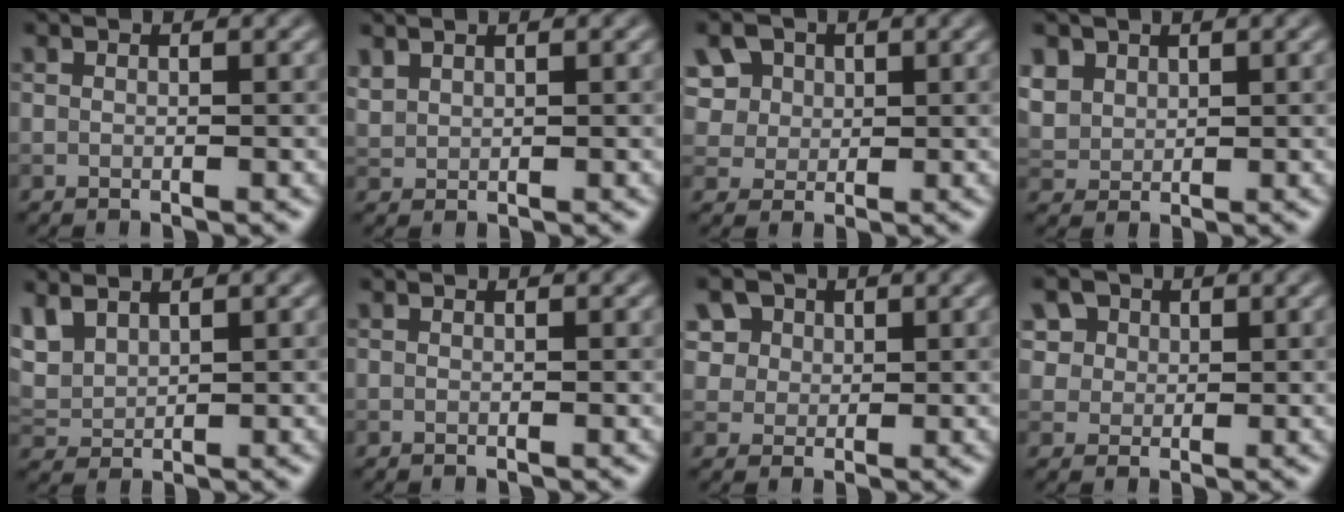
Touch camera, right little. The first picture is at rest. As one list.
[{"total": 1.2, "force": [1.1, 0.5, 0.3], "torque": [-0.012, 0.002, 0.028]}, {"total": 10.1, "force": [4.9, 7.5, 4.6], "torque": [-0.111, 0.029, 0.073]}, {"total": 3.0, "force": [1.7, 2.2, 1.0], "torque": [-0.039, -0.004, 0.050]}, {"total": 3.1, "force": [2.1, 1.7, 1.5], "torque": [-0.044, 0.005, 0.047]}, {"total": 0.0}, {"total": 8.1, "force": [4.3, 5.9, 3.5], "torque": [-0.074, 0.016, 0.059]}, {"total": 7.0, "force": [3.7, 5.1, 2.9], "torque": [-0.064, 0.013, 0.051]}]